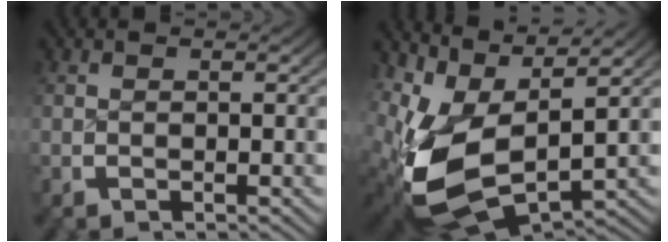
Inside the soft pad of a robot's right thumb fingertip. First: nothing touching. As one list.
[{"total": 12.6, "force": [-1.2, 9.2, 8.5], "torque": [-0.221, -0.088, 0.019]}]